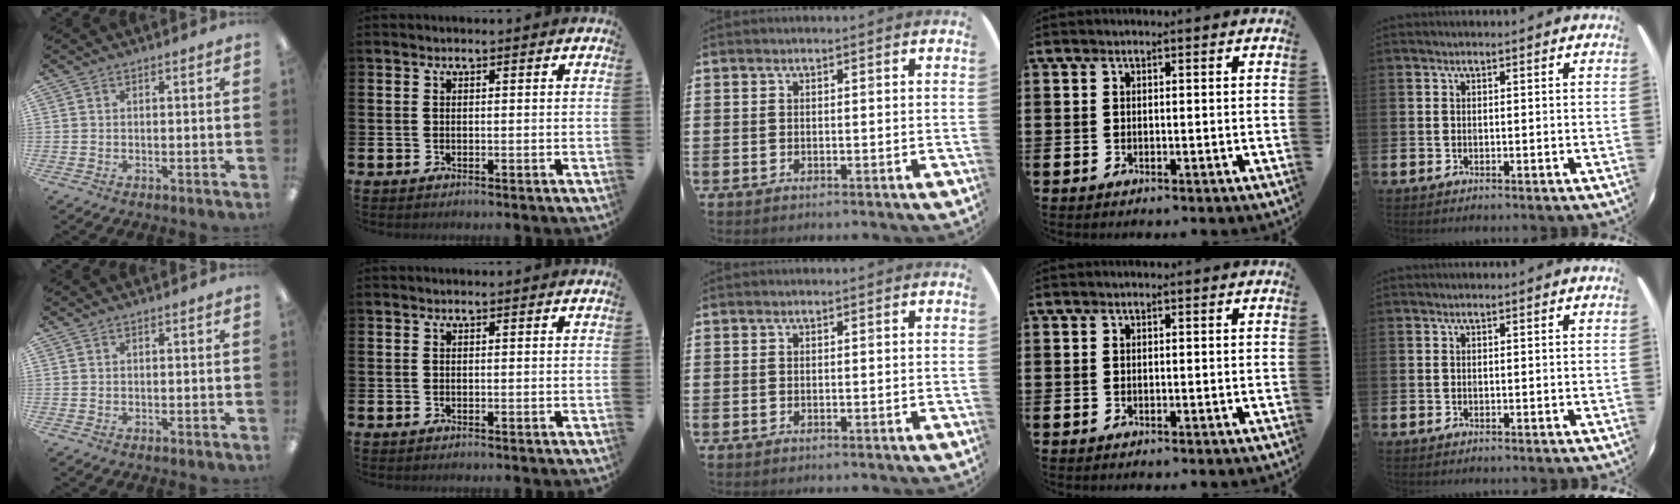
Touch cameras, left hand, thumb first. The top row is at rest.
{}